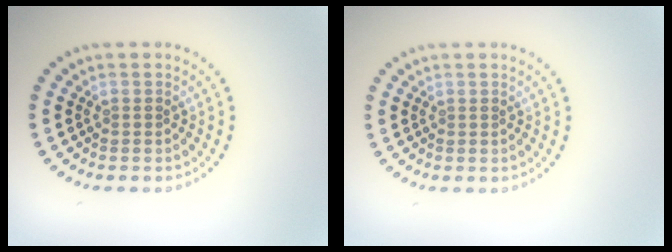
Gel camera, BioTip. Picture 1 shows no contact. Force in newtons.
{"total": 0.0}